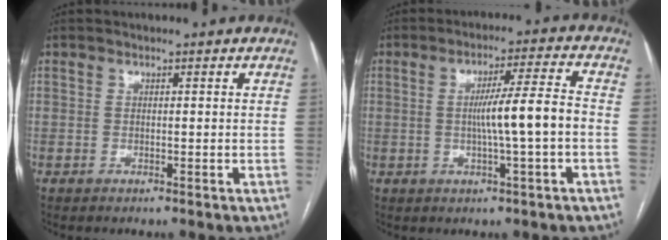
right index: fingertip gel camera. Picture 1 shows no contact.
{"total": 8.0, "force": [-1.0, -0.5, 8.0], "torque": [-0.132, 0.008, -0.015]}